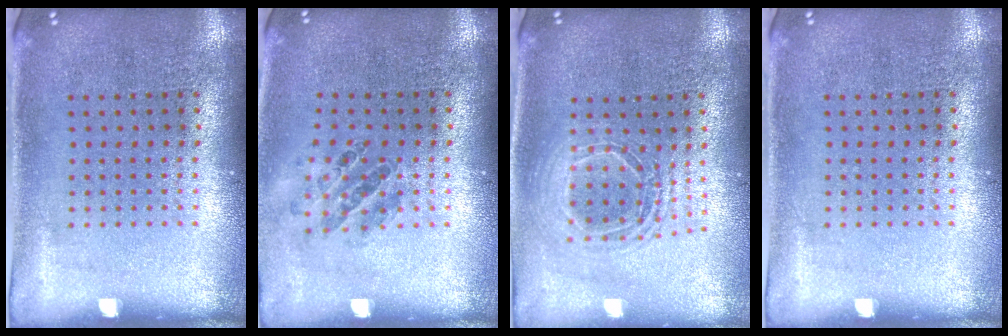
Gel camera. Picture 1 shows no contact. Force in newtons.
{"total": 0.8, "press": 0.8, "slide": 0.2}
{"total": 1.6, "press": 1.4, "slide": 0.8}
{"total": 0.0}